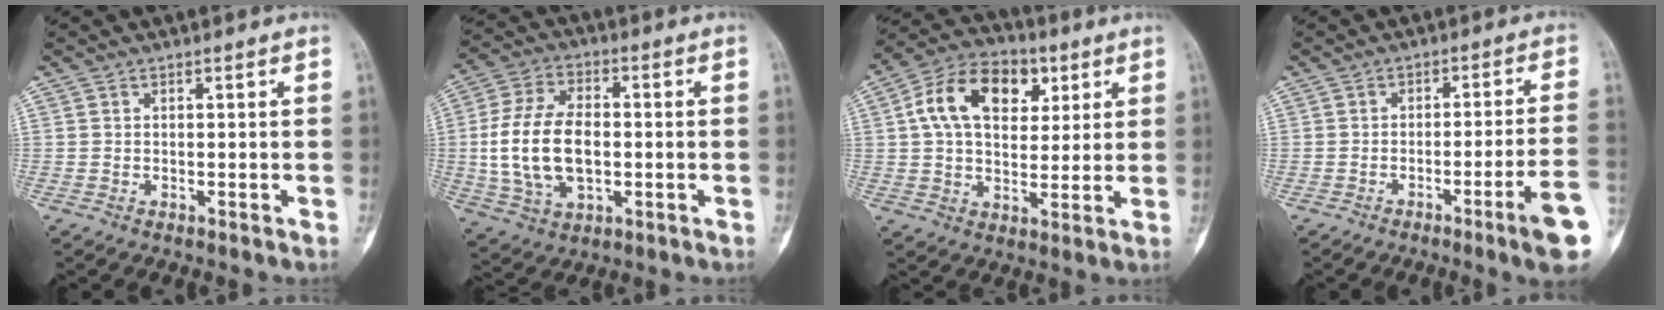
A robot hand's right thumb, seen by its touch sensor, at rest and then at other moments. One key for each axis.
{"total": 15.3, "fx": -0.8, "fy": 9.3, "fz": 12.2, "tx": -0.234, "ty": 0.009, "tz": -0.008}
{"total": 15.7, "fx": 4.9, "fy": 10.4, "fz": 10.6, "tx": -0.155, "ty": 0.006, "tz": 0.078}
{"total": 9.8, "fx": -4.5, "fy": -0.2, "fz": 8.7, "tx": -0.123, "ty": 0.017, "tz": -0.065}